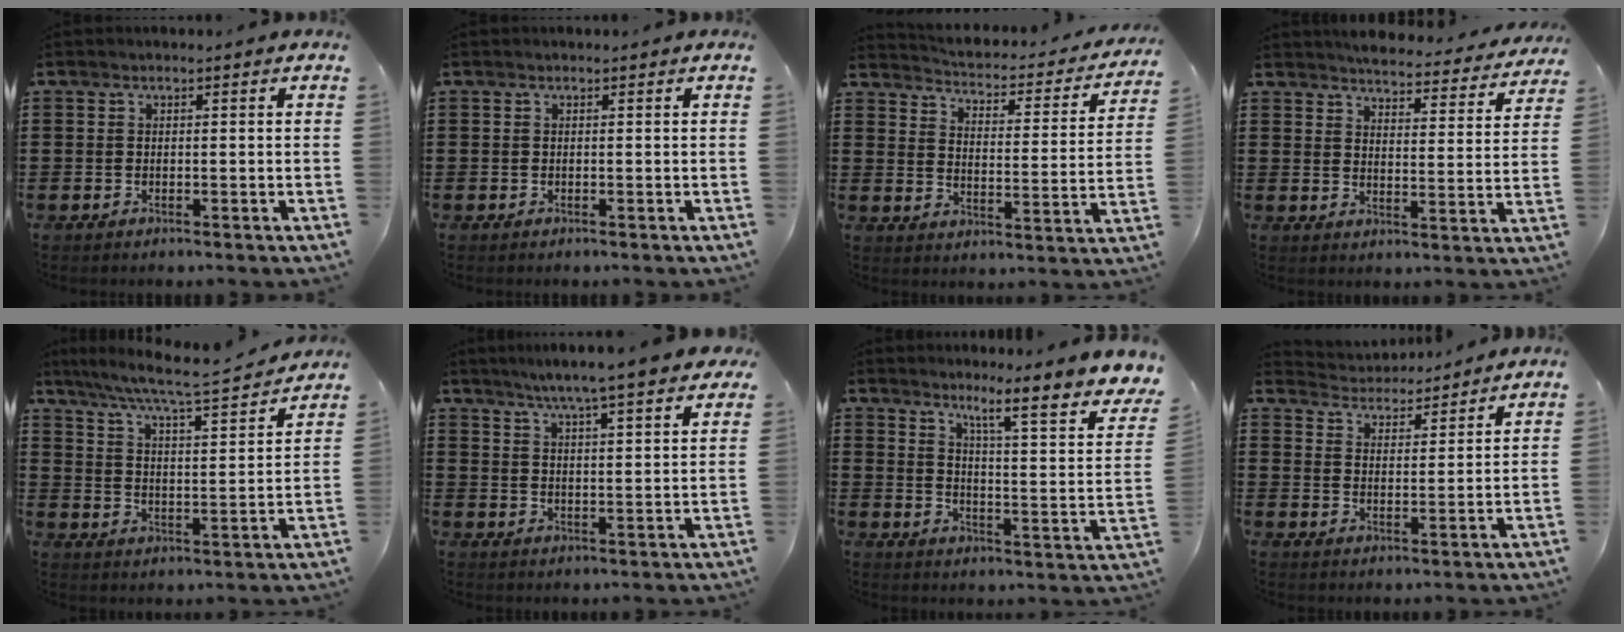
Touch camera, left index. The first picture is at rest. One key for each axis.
{"total": 0.0}
{"total": 2.9, "fx": 2.9, "fy": 0.2, "fz": 0.3, "tx": -0.027, "ty": -0.028, "tz": 0.041}
{"total": 4.3, "fx": 4.3, "fy": 0.0, "fz": 0.6, "tx": -0.024, "ty": -0.033, "tz": 0.070}
{"total": 6.6, "fx": 5.8, "fy": -0.2, "fz": 3.2, "tx": -0.084, "ty": -0.039, "tz": 0.091}
{"total": 5.5, "fx": 4.9, "fy": -0.2, "fz": 2.5, "tx": -0.067, "ty": -0.020, "tz": 0.083}
{"total": 6.9, "fx": 5.3, "fy": -0.9, "fz": 4.3, "tx": -0.074, "ty": -0.066, "tz": 0.070}
{"total": 4.0, "fx": 4.0, "fy": 0.4, "fz": 0.0, "tx": -0.020, "ty": -0.023, "tz": 0.068}